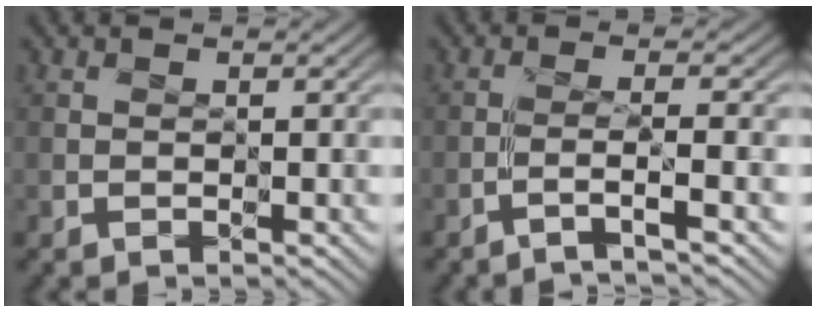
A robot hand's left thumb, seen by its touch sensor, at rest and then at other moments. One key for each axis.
{"total": 2.4, "fx": -1.5, "fy": -0.5, "fz": 1.8, "tx": -0.029, "ty": 0.011, "tz": -0.050}